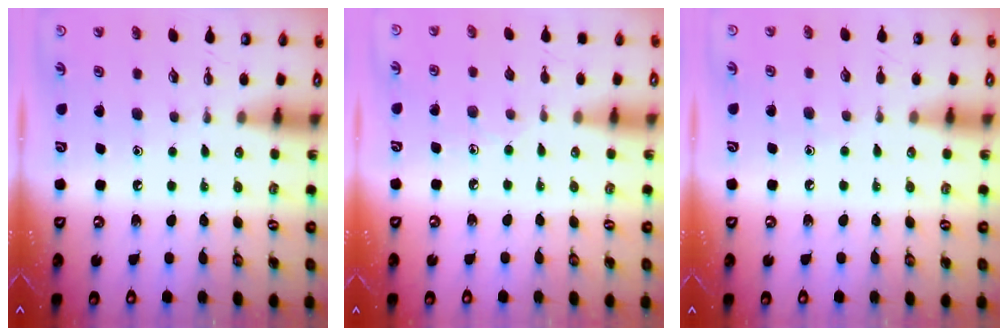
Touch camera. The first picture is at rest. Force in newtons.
{"total": 5.6, "press": 5.6, "slide": 0.5}
{"total": 3.4, "press": 3.3, "slide": 0.4}